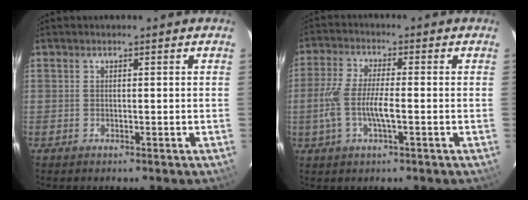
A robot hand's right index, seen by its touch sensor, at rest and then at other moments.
{"total": 8.0, "force": [-1.8, 2.0, 7.6], "torque": [-0.160, -0.001, -0.036]}